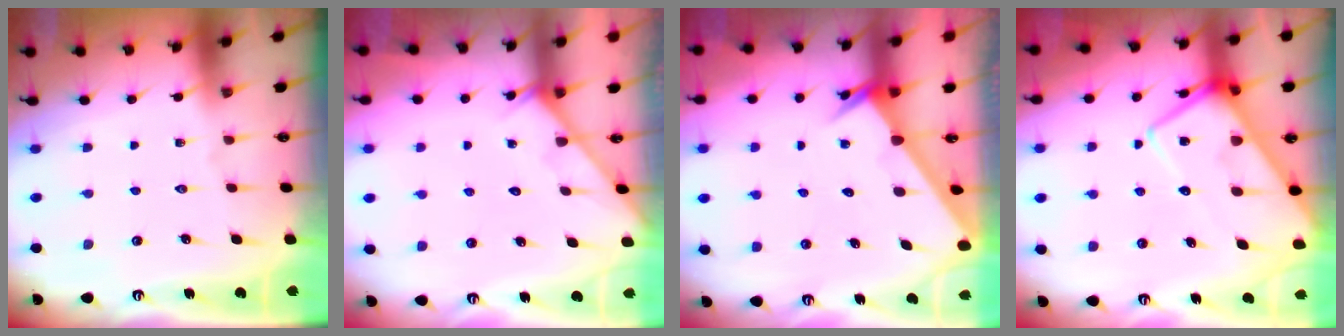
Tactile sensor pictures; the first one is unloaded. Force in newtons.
{"total": 4.8, "press": 4.8, "slide": 0.1}
{"total": 2.3, "press": 2.3, "slide": 0.2}
{"total": 13.1, "press": 13.0, "slide": 1.4}